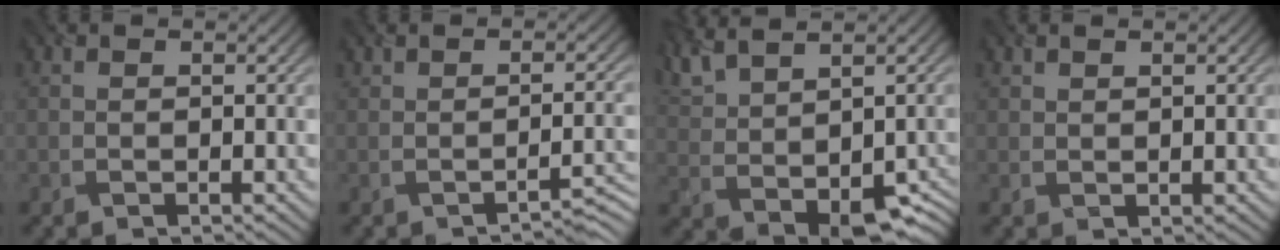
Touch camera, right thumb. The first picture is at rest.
{"total": 2.1, "force": [-1.4, 0.2, 1.6], "torque": [-0.028, 0.010, -0.027]}
{"total": 8.4, "force": [3.2, 4.0, 6.7], "torque": [-0.147, -0.009, 0.077]}
{"total": 0.8, "force": [0.6, 0.5, 0.2], "torque": [-0.003, -0.003, 0.015]}